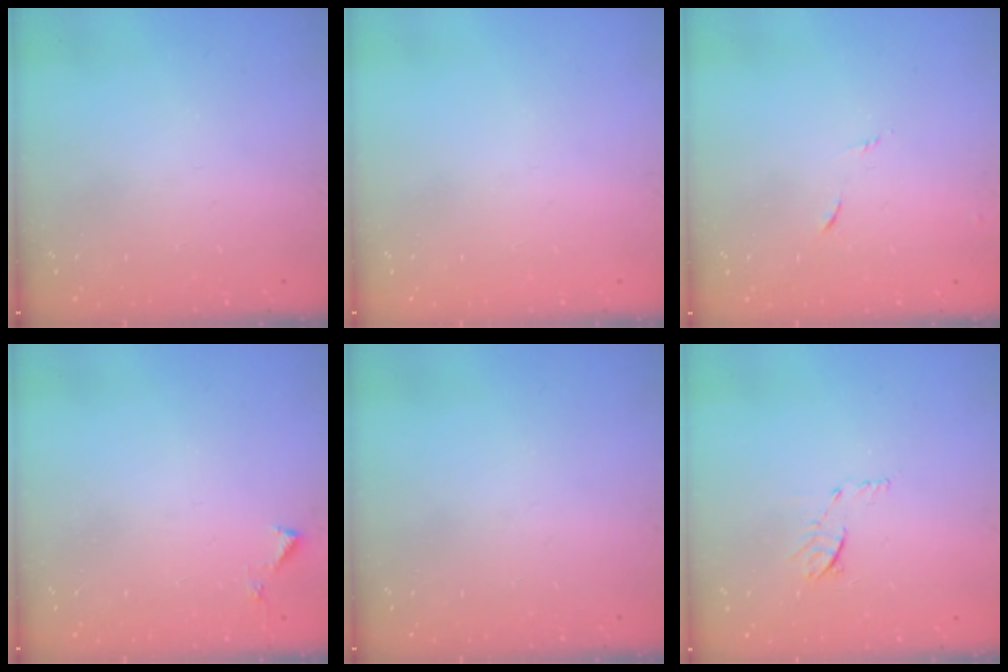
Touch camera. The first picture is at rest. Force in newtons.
{"total": 0.0}
{"total": 5.9, "press": 5.9, "slide": 0.6}
{"total": 3.2, "press": 3.2, "slide": 0.2}
{"total": 0.0}
{"total": 5.7, "press": 5.6, "slide": 0.8}